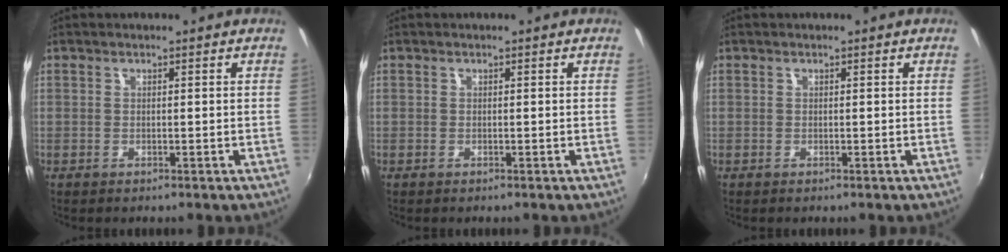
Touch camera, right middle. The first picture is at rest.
{"total": 0.0}
{"total": 0.0}